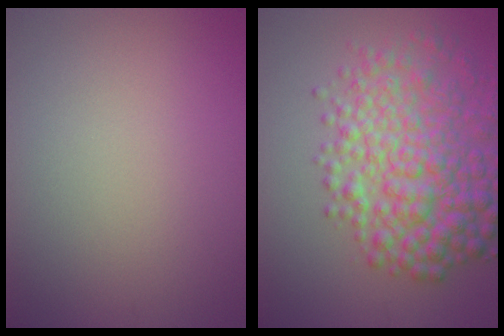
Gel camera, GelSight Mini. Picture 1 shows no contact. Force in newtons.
{"total": 7.9, "press": 7.9, "slide": 0.1}